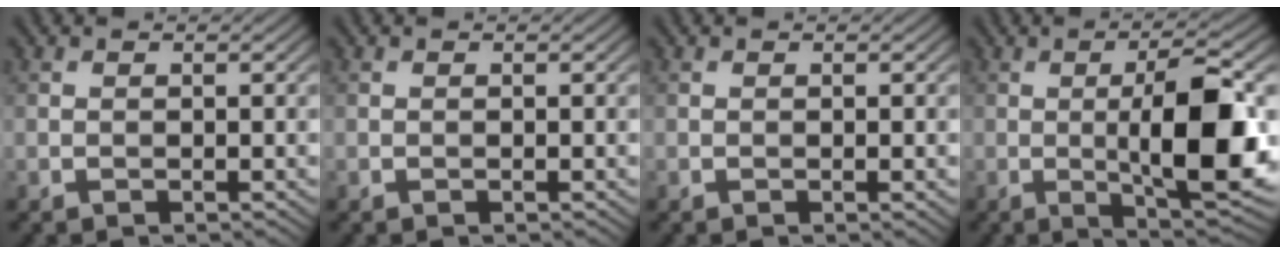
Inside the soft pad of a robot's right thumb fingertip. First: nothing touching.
{"total": 0.0}
{"total": 0.6, "force": [-0.1, 0.1, 0.6], "torque": [-0.010, -0.002, -0.002]}
{"total": 11.2, "force": [-0.7, 2.9, 10.8], "torque": [-0.165, 0.000, -0.011]}